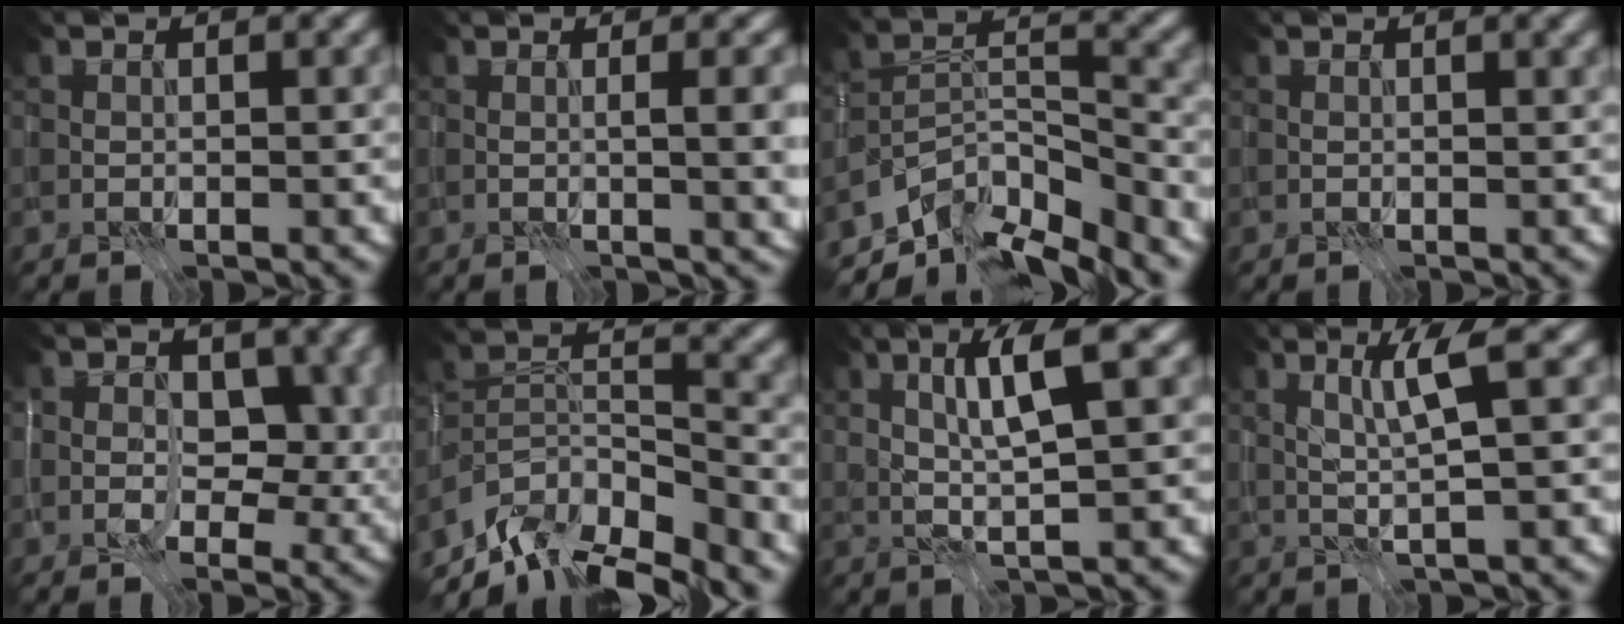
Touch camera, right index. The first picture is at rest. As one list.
[{"total": 4.3, "force": [-0.1, 1.2, 4.2], "torque": [-0.054, 0.003, -0.001]}, {"total": 9.4, "force": [-7.6, 3.4, 4.4], "torque": [-0.069, 0.004, -0.138]}, {"total": 1.3, "force": [0.7, 0.2, 1.1], "torque": [-0.016, 0.004, 0.009]}, {"total": 6.6, "force": [0.6, 4.7, 4.6], "torque": [-0.053, -0.008, 0.006]}, {"total": 10.6, "force": [-8.7, 3.5, 5.1], "torque": [-0.094, 0.007, -0.153]}, {"total": 4.4, "force": [1.3, 0.5, 4.2], "torque": [-0.082, 0.008, 0.026]}, {"total": 3.0, "force": [0.8, -0.1, 2.9], "torque": [-0.057, 0.003, 0.018]}]